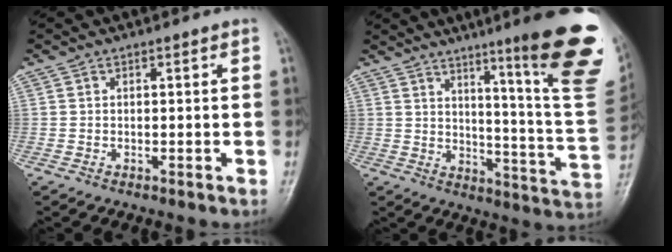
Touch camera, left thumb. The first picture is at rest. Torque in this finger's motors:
{"motor_torque": [2.37, 0.74, 1.74, -1.03, 0.37]}